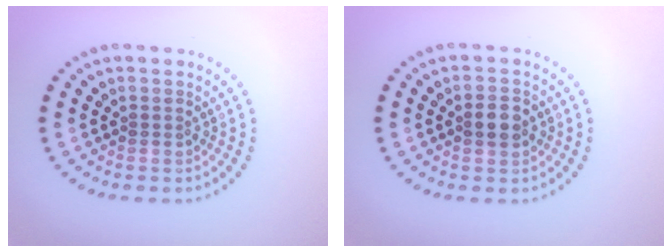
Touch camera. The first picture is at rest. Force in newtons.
{"total": 2.7, "press": 2.7, "slide": 0.1}